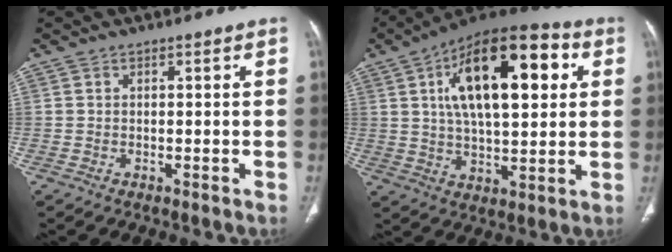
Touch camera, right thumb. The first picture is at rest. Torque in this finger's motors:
{"motor_torque": [0.13, 4.71, 1.94, 0.83, 0.22]}